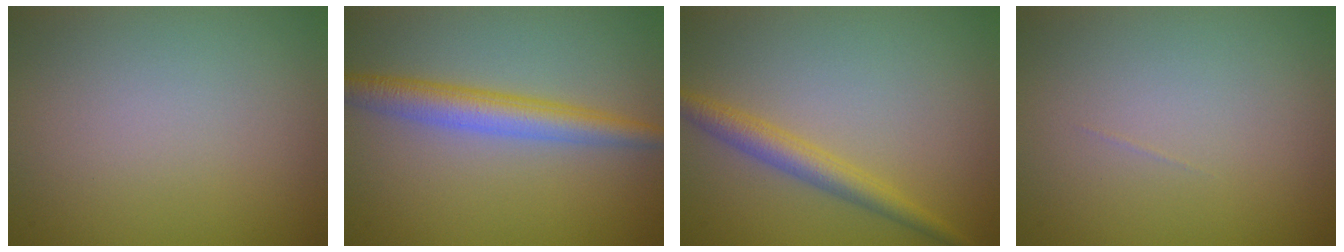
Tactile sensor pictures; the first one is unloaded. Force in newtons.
{"total": 3.9, "press": 3.9, "slide": 0.1}
{"total": 2.6, "press": 2.6, "slide": 0.0}
{"total": 0.0}